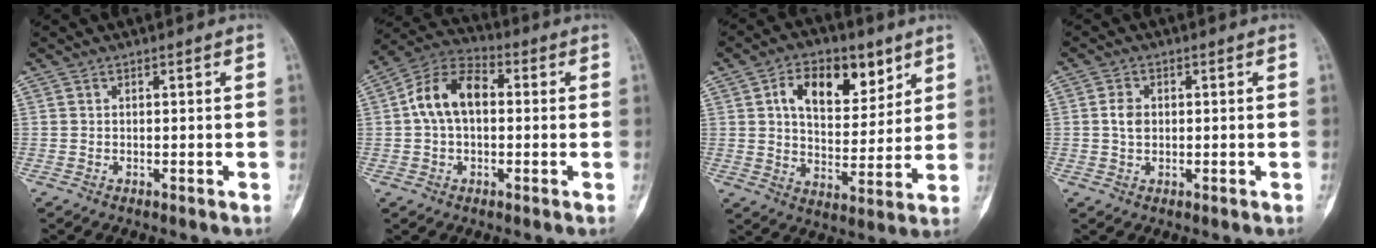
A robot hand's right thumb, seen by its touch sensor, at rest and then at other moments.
{"total": 11.1, "force": [0.9, 7.0, 8.5], "torque": [-0.153, 0.033, 0.006]}
{"total": 14.2, "force": [6.4, 8.2, 9.6], "torque": [-0.111, -0.023, 0.109]}
{"total": 3.1, "force": [0.2, 2.3, 2.0], "torque": [-0.034, 0.003, 0.003]}